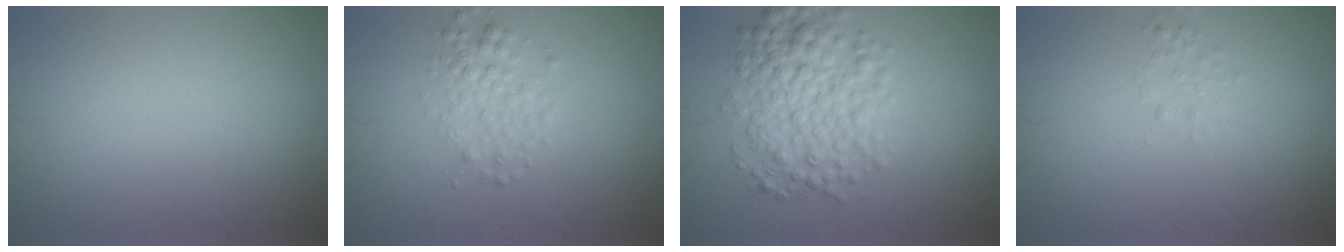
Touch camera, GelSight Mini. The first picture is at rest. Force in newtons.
{"total": 2.4, "press": 2.4, "slide": 0.1}
{"total": 5.8, "press": 5.8, "slide": 0.0}
{"total": 0.8, "press": 0.8, "slide": 0.1}